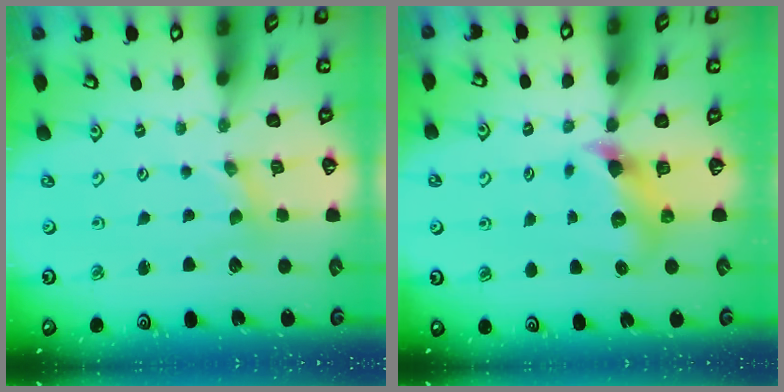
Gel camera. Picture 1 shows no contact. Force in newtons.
{"total": 6.0, "press": 6.0, "slide": 0.6}